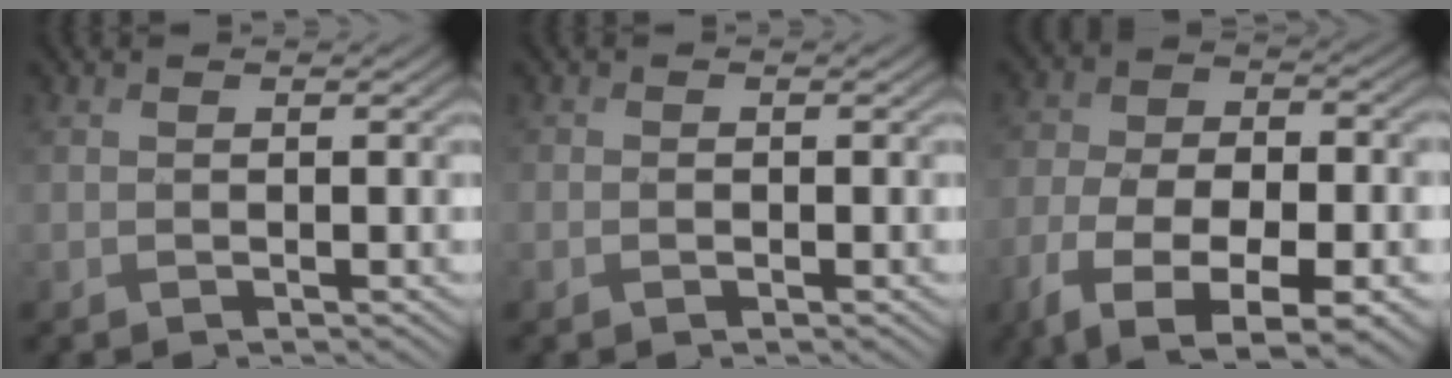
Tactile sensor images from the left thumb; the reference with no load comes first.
{"total": 0.9, "force": [-0.8, -0.2, -0.5], "torque": [0.011, 0.000, -0.006]}
{"total": 14.3, "force": [-7.4, 7.1, 9.9], "torque": [-0.188, -0.031, -0.095]}